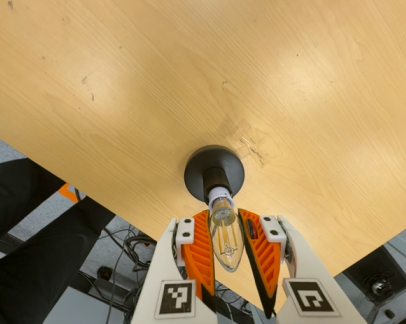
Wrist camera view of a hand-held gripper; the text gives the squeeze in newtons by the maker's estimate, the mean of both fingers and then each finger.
{"total": 11.6, "left": 10.9, "right": 12.3}